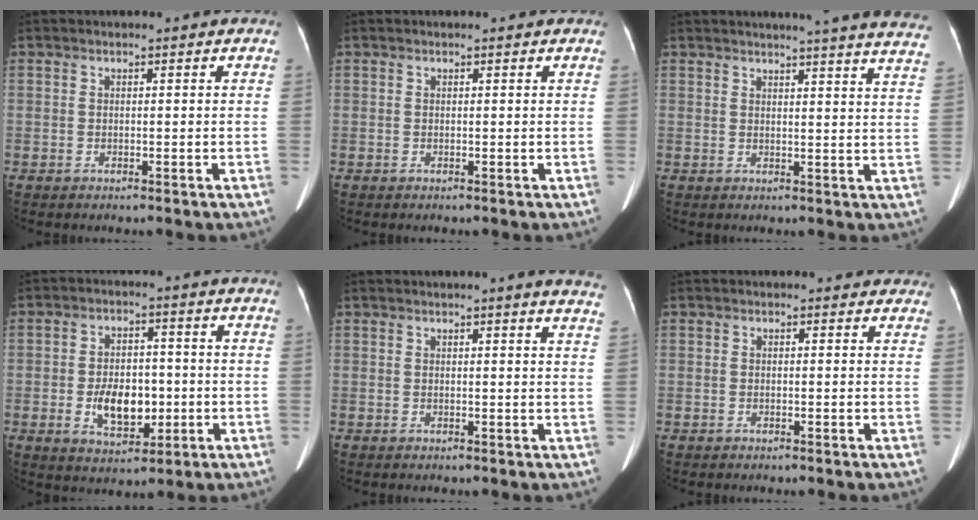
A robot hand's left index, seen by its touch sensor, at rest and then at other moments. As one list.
[{"total": 0.5, "force": [0.5, 0.1, 0.1], "torque": [-0.004, 0.001, 0.002]}, {"total": 20.6, "force": [19.1, 0.1, 7.5], "torque": [-0.095, -0.063, 0.207]}, {"total": 7.8, "force": [-1.5, 4.5, 6.1], "torque": [-0.114, 0.002, -0.018]}, {"total": 7.2, "force": [6.4, -0.2, 3.3], "torque": [-0.032, -0.008, 0.050]}, {"total": 1.9, "force": [1.6, 1.0, 0.2], "torque": [0.003, 0.000, 0.004]}]